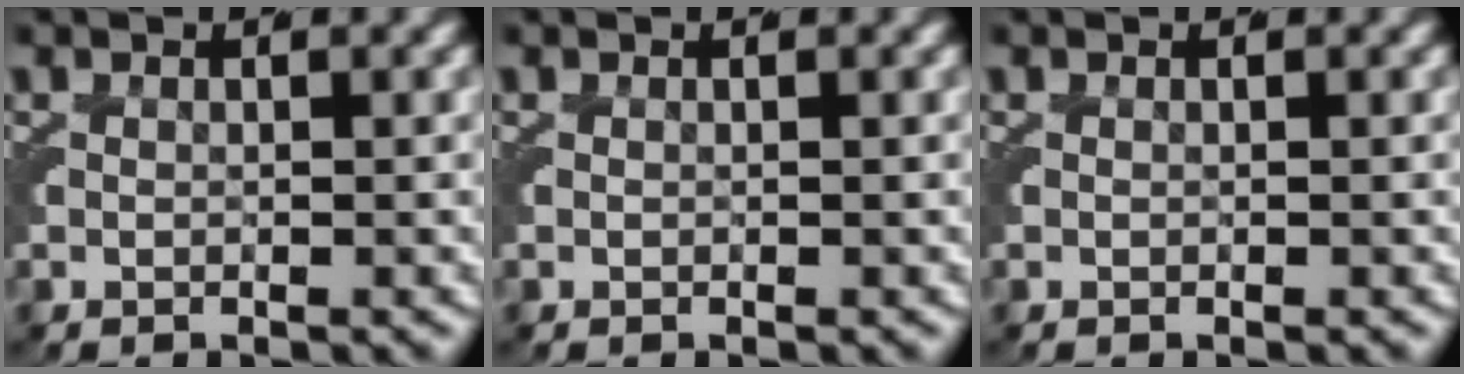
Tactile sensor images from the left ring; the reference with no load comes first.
{"total": 0.0}
{"total": 0.0}